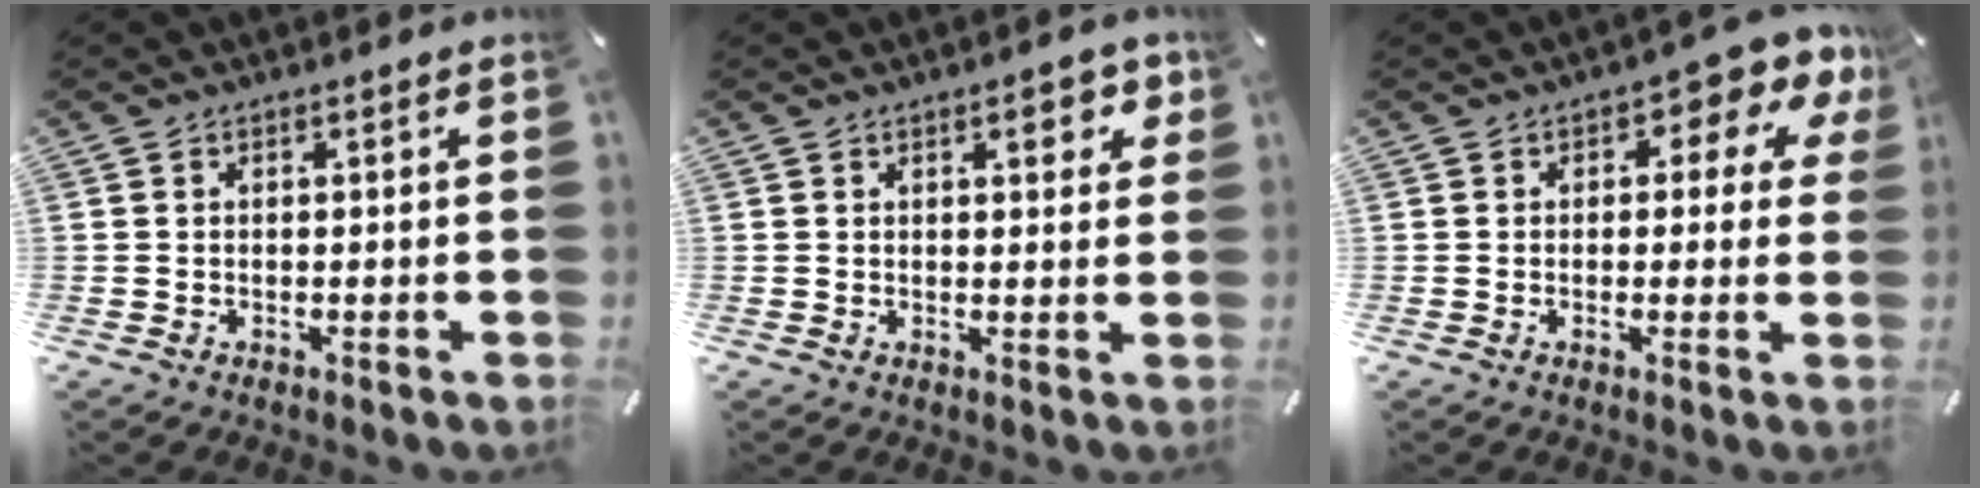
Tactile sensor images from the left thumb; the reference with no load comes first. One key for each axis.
{"total": 5.3, "fx": 2.6, "fy": 2.2, "fz": 4.1, "tx": -0.047, "ty": -0.009, "tz": 0.036}
{"total": 6.9, "fx": 2.9, "fy": 3.9, "fz": 4.9, "tx": -0.056, "ty": -0.016, "tz": 0.042}